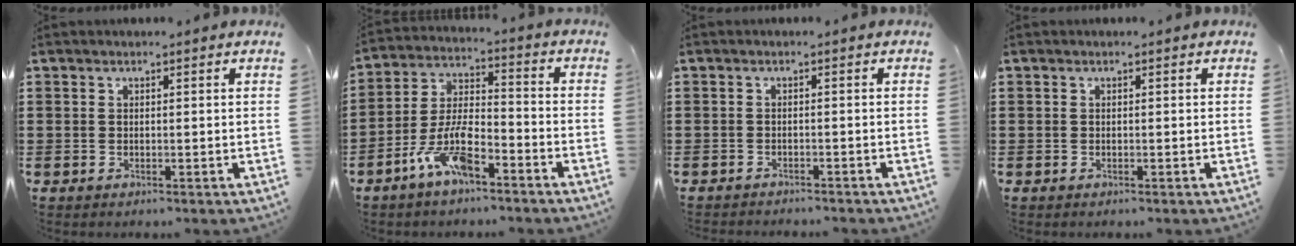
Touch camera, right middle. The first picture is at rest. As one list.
[{"total": 8.6, "force": [-5.6, 2.6, 5.9], "torque": [-0.141, -0.001, -0.108]}, {"total": 1.3, "force": [-1.2, 0.1, 0.0], "torque": [-0.004, 0.003, -0.028]}, {"total": 0.0}]